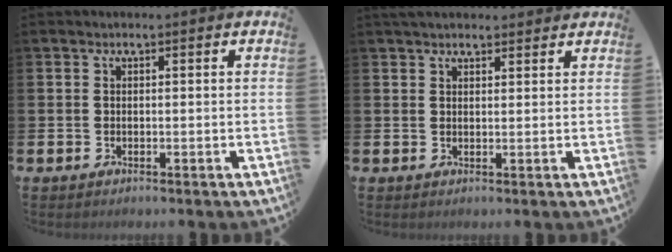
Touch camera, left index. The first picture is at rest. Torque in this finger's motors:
{"motor_torque": [1.19, -0.95, 0.32, 0.04]}